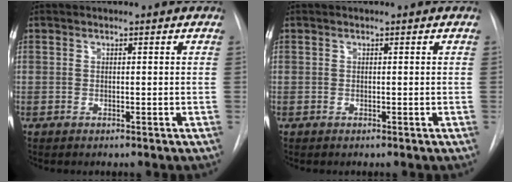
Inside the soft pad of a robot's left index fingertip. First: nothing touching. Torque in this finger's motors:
{"motor_torque": [-0.01, 0.01, -0.01, 0.00]}